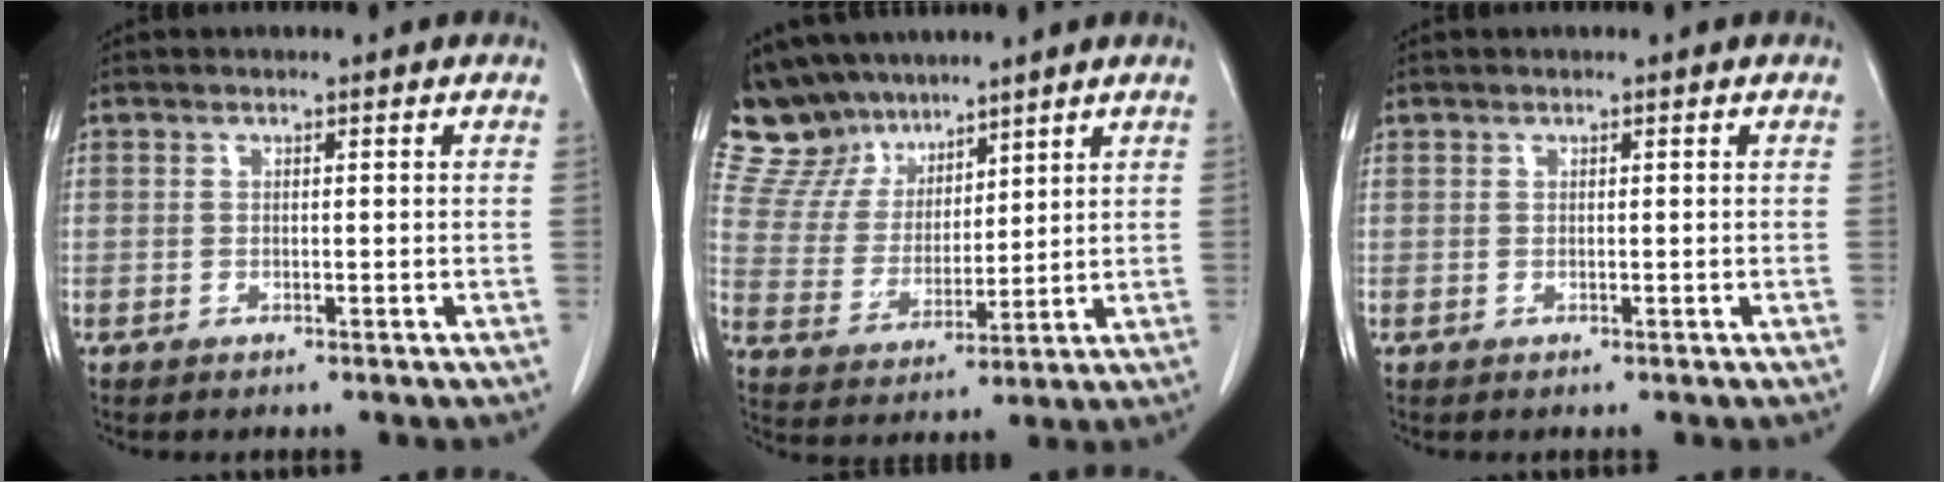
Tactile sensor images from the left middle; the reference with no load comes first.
{"total": 11.0, "force": [9.5, 5.3, 1.5], "torque": [-0.039, 0.020, 0.192]}
{"total": 0.0}